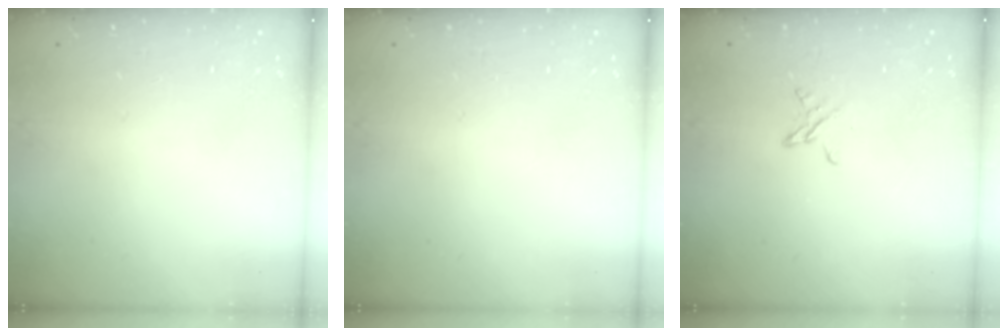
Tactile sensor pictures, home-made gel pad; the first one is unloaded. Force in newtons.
{"total": 0.0}
{"total": 4.1, "press": 4.1, "slide": 0.4}